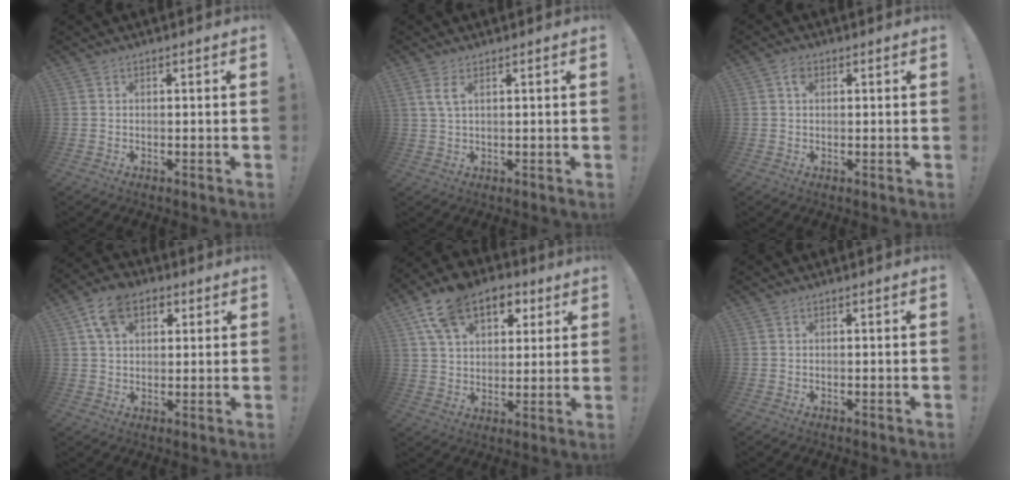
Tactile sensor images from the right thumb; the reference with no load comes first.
{"total": 3.7, "force": [1.8, 1.2, 3.0], "torque": [-0.053, -0.001, 0.032]}
{"total": 2.7, "force": [1.1, 1.9, 1.6], "torque": [-0.020, 0.000, 0.017]}
{"total": 10.9, "force": [4.9, 7.4, 6.3], "torque": [-0.102, 0.003, 0.092]}
{"total": 16.3, "force": [8.5, 10.6, 8.9], "torque": [-0.142, -0.036, 0.156]}
{"total": 0.0}